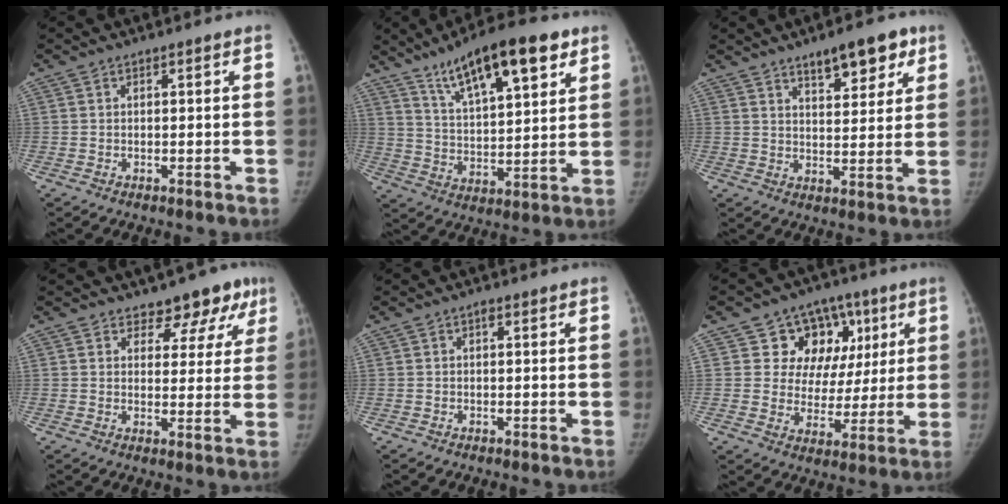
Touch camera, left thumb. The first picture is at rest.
{"total": 17.8, "force": [10.6, 5.5, 13.1], "torque": [-0.183, -0.037, 0.180]}
{"total": 9.9, "force": [6.3, 3.8, 6.7], "torque": [-0.066, -0.032, 0.094]}
{"total": 7.9, "force": [5.7, 4.7, 2.9], "torque": [0.008, -0.030, 0.062]}
{"total": 0.6, "force": [0.2, 0.3, 0.5], "torque": [-0.006, 0.003, 0.000]}
{"total": 14.1, "force": [5.5, 11.5, 5.8], "torque": [-0.026, -0.002, 0.085]}